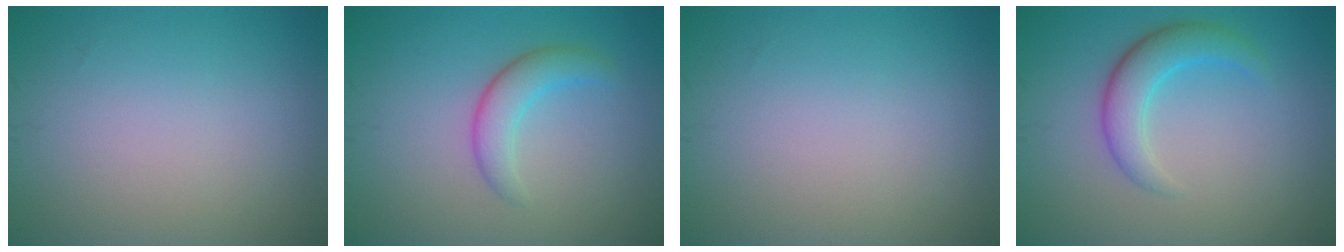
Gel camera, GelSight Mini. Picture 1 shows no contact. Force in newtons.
{"total": 2.9, "press": 2.9, "slide": 0.1}
{"total": 0.0}
{"total": 3.6, "press": 3.6, "slide": 0.2}